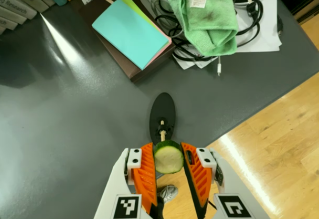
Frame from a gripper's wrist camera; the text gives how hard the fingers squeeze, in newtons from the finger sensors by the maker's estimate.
{"total": 8.6, "left": 8.4, "right": 8.8}